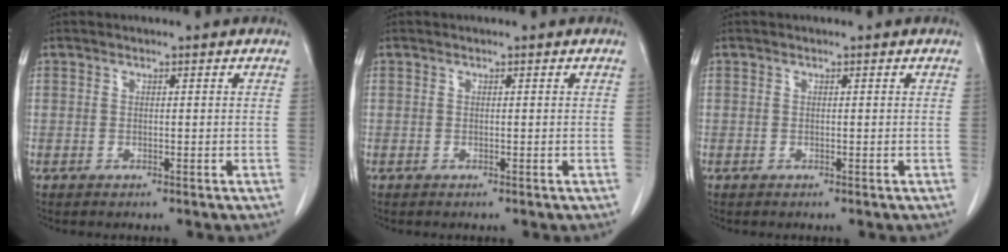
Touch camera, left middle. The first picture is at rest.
{"total": 0.0}
{"total": 0.0}